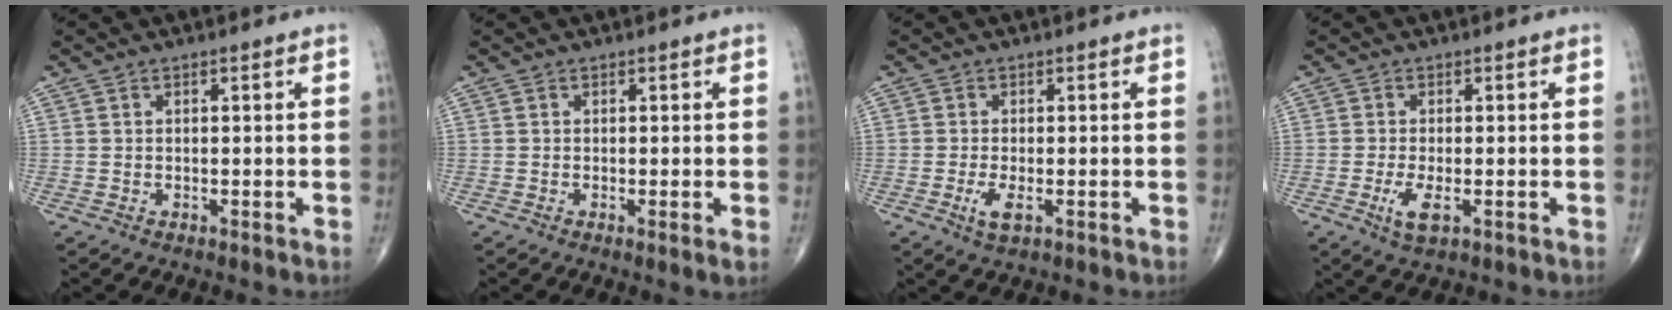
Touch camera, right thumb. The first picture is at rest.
{"total": 1.5, "force": [-0.2, 0.0, 1.5], "torque": [-0.030, -0.006, -0.005]}
{"total": 3.1, "force": [-1.0, 1.0, 2.7], "torque": [-0.062, -0.007, -0.019]}
{"total": 4.0, "force": [-1.3, 1.4, 3.5], "torque": [-0.075, -0.009, -0.022]}